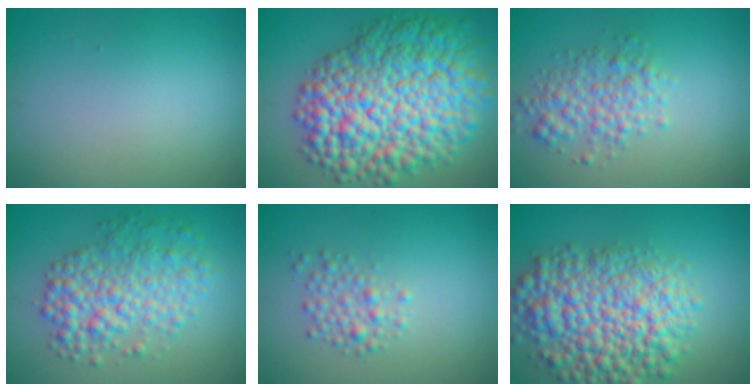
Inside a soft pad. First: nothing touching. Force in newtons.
{"total": 14.3, "press": 14.3, "slide": 0.4}
{"total": 3.5, "press": 3.5, "slide": 0.1}
{"total": 5.6, "press": 5.6, "slide": 0.1}
{"total": 2.1, "press": 2.1, "slide": 0.1}
{"total": 10.3, "press": 10.3, "slide": 0.4}